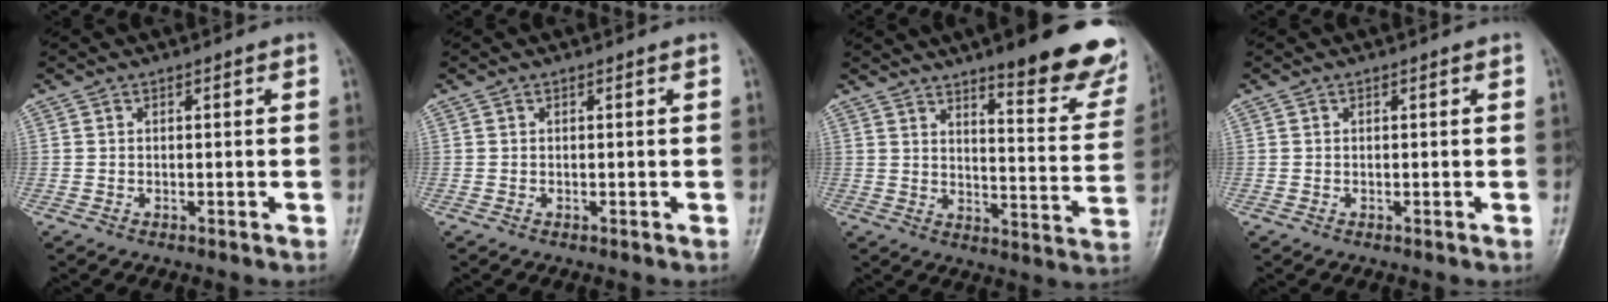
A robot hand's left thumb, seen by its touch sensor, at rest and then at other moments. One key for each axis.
{"total": 0.0}
{"total": 19.7, "fx": 14.1, "fy": 4.5, "fz": 12.9, "tx": -0.127, "ty": -0.080, "tz": 0.179}
{"total": 0.0}